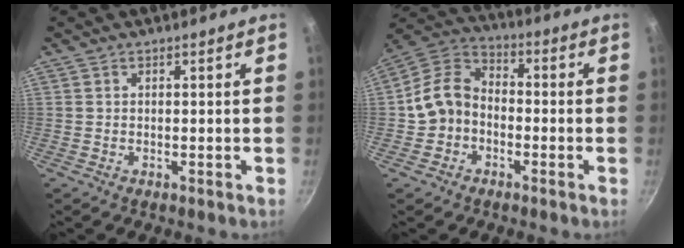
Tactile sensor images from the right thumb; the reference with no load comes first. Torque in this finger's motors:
{"motor_torque": [-0.34, 0.55, 0.22, -0.42, 0.09]}